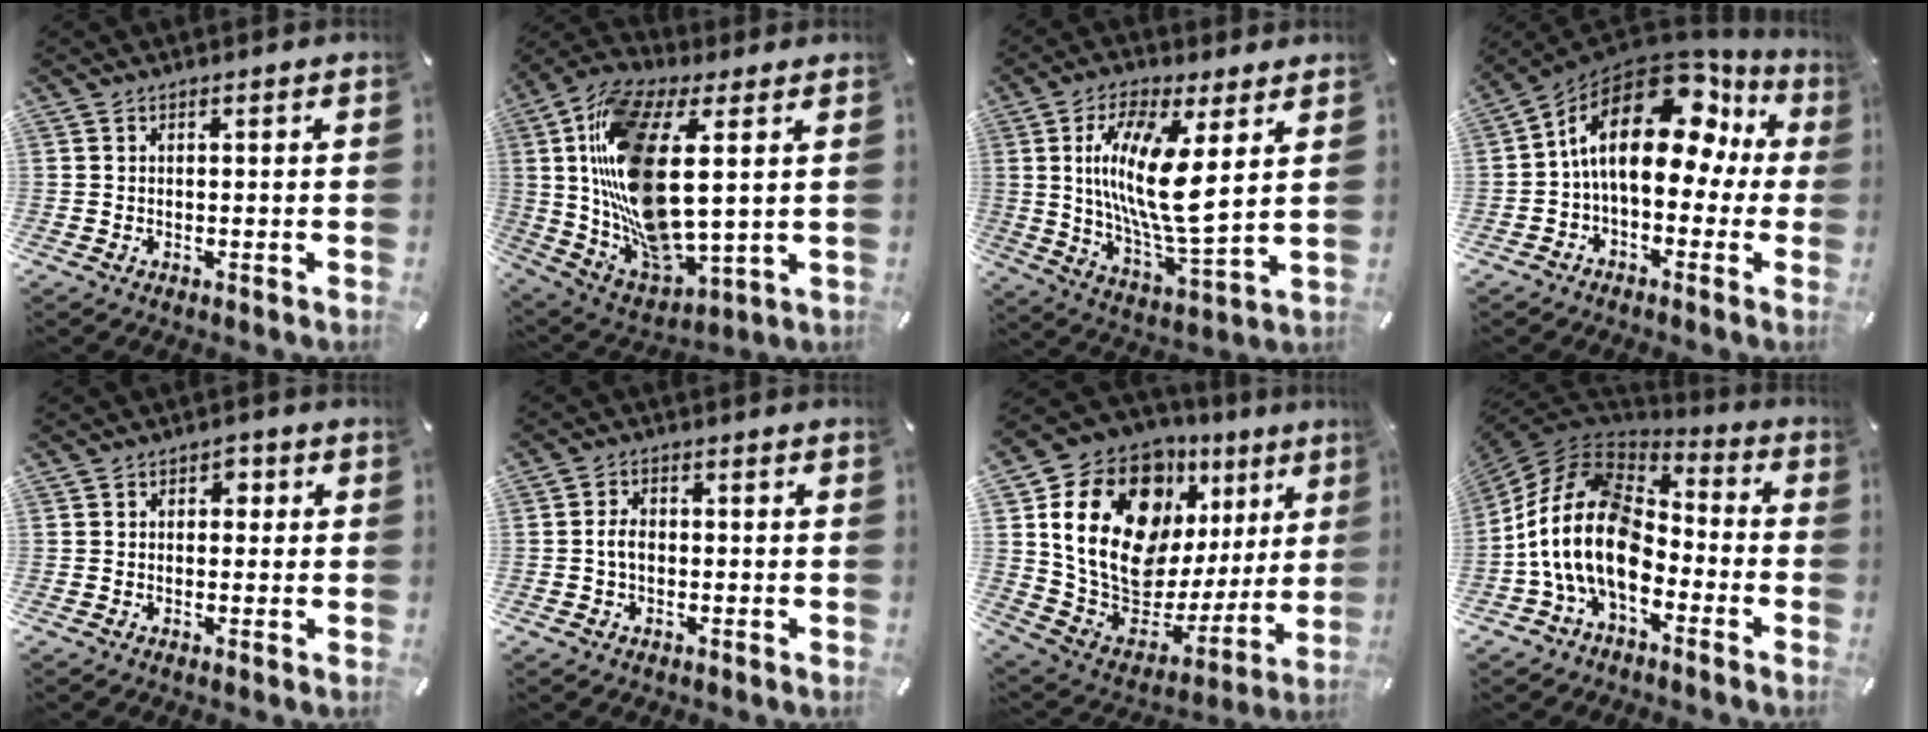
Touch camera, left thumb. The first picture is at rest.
{"total": 21.6, "force": [4.9, 10.5, 18.2], "torque": [-0.405, -0.027, 0.089]}
{"total": 16.1, "force": [4.1, 4.8, 14.9], "torque": [-0.295, -0.027, 0.059]}
{"total": 19.8, "force": [5.3, 11.1, 15.6], "torque": [-0.258, -0.031, 0.087]}
{"total": 2.3, "force": [-0.1, 1.8, 1.4], "torque": [-0.014, 0.004, -0.008]}
{"total": 4.0, "force": [-0.6, 2.8, 2.8], "torque": [-0.059, 0.006, -0.014]}
{"total": 20.9, "force": [9.6, 13.4, 12.9], "torque": [-0.247, -0.074, 0.172]}
{"total": 19.8, "force": [-6.1, 12.6, 14.0], "torque": [-0.288, 0.028, -0.104]}